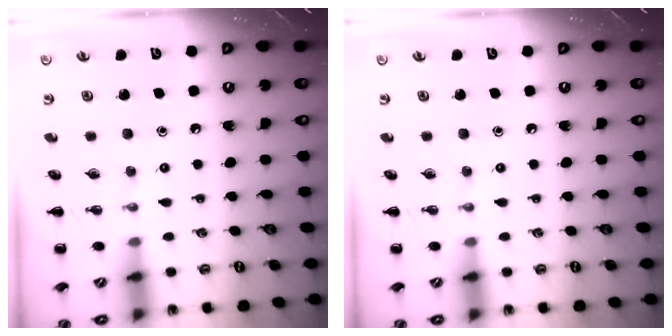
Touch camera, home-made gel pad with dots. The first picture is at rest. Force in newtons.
{"total": 0.0}